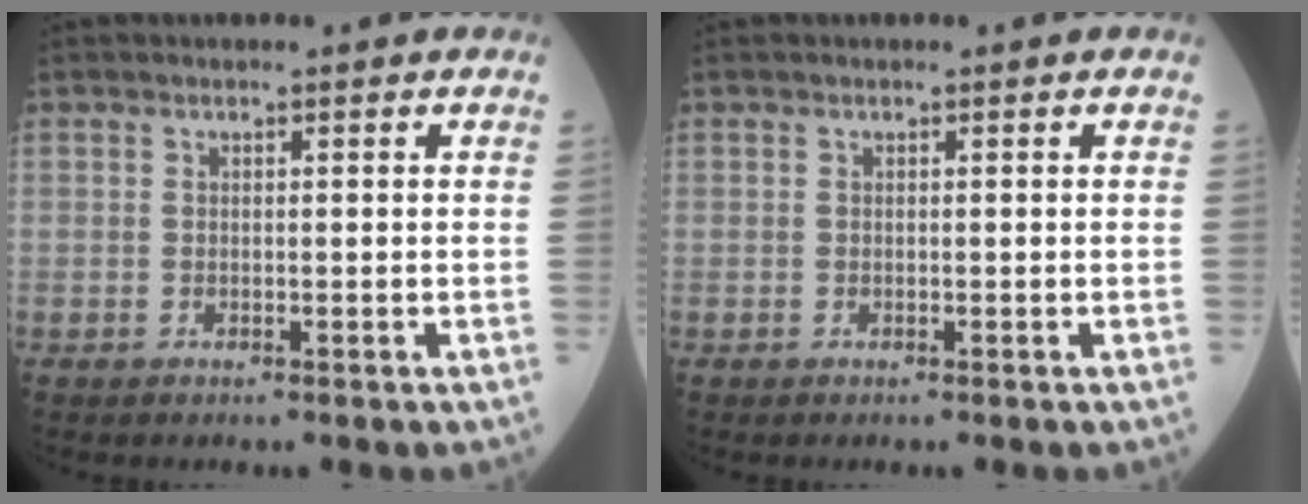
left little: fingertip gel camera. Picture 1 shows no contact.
{"total": 0.0}